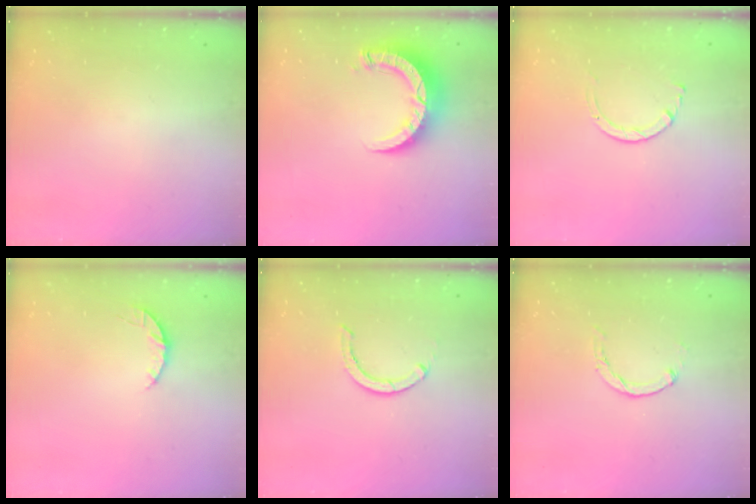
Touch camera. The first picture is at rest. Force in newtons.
{"total": 8.8, "press": 8.8, "slide": 0.8}
{"total": 2.9, "press": 2.9, "slide": 0.2}
{"total": 3.6, "press": 3.5, "slide": 0.4}
{"total": 2.9, "press": 2.9, "slide": 0.1}
{"total": 0.7, "press": 0.7, "slide": 0.2}